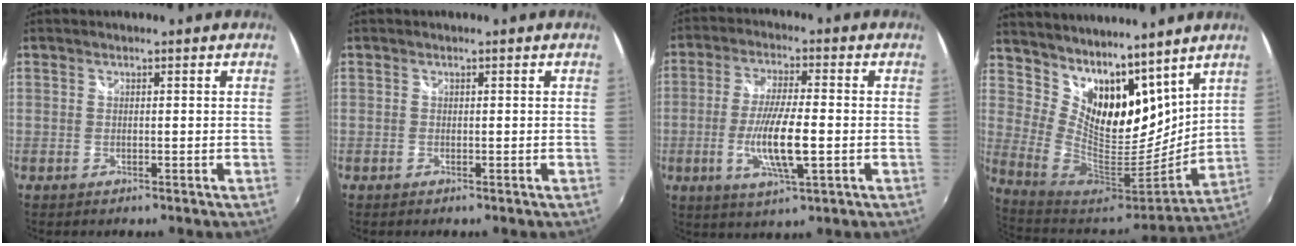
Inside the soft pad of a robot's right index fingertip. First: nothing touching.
{"total": 0.0}
{"total": 10.3, "force": [-2.4, 1.8, 9.9], "torque": [-0.190, -0.013, -0.044]}
{"total": 18.6, "force": [13.6, 9.2, 8.8], "torque": [-0.179, -0.004, 0.261]}